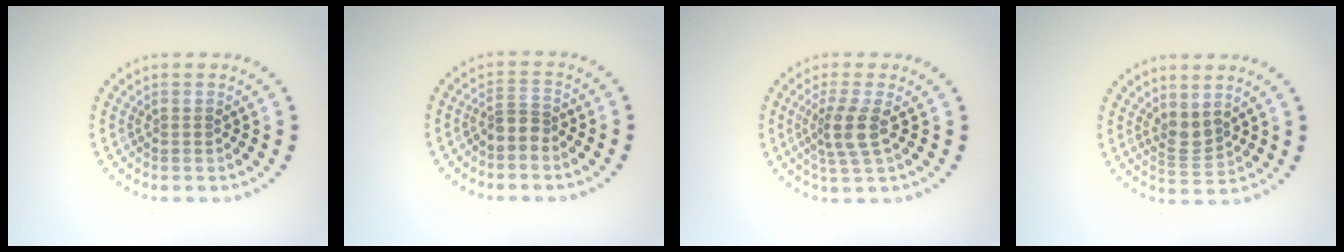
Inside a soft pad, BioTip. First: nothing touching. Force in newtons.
{"total": 1.9, "press": 1.5, "slide": 1.2}
{"total": 2.9, "press": 2.3, "slide": 1.8}
{"total": 2.2, "press": 1.8, "slide": 1.3}